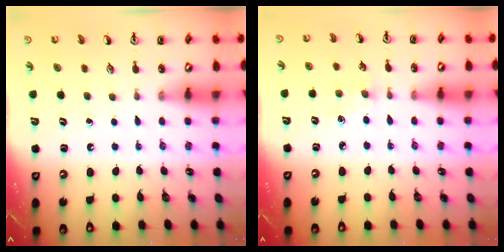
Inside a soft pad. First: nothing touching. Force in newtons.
{"total": 2.7, "press": 2.7, "slide": 0.4}